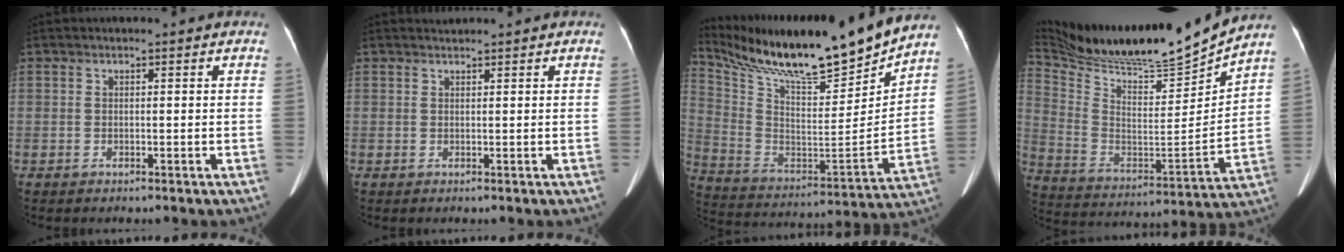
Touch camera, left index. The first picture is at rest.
{"total": 0.6, "force": [0.6, -0.1, -0.2], "torque": [-0.005, 0.003, 0.012]}
{"total": 24.8, "force": [21.8, 1.7, 11.7], "torque": [-0.234, -0.035, 0.356]}
{"total": 22.4, "force": [20.7, -0.1, 8.4], "torque": [-0.174, -0.051, 0.347]}